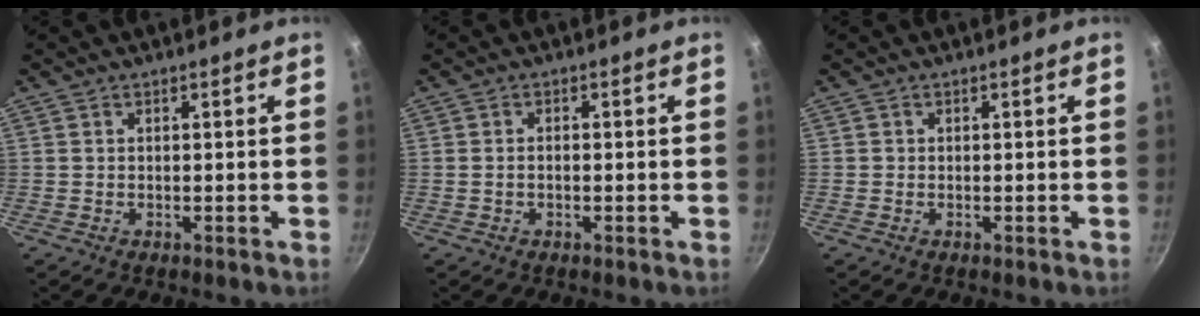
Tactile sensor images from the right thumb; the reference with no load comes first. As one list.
[{"total": 1.1, "force": [-0.3, 0.7, 0.8], "torque": [-0.016, 0.009, -0.007]}, {"total": 0.0}]